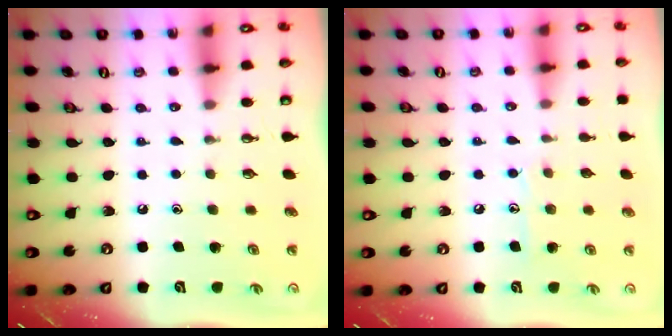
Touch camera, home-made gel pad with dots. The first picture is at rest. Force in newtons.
{"total": 7.3, "press": 7.3, "slide": 0.7}